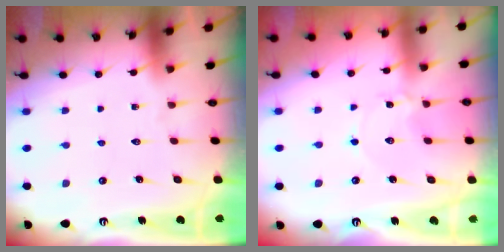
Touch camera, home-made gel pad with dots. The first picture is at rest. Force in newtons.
{"total": 1.4, "press": 1.4, "slide": 0.1}